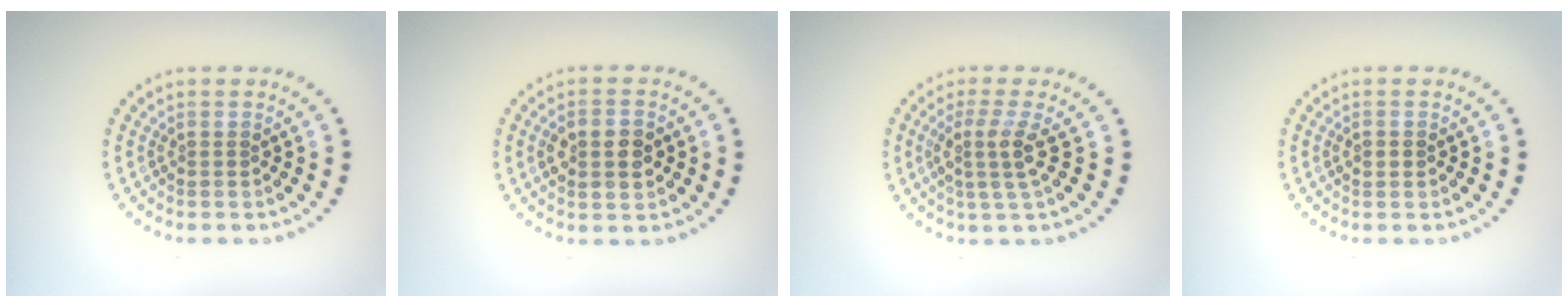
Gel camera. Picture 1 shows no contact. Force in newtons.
{"total": 3.1, "press": 3.1, "slide": 0.1}
{"total": 2.8, "press": 2.1, "slide": 1.8}
{"total": 1.1, "press": 1.1, "slide": 0.2}